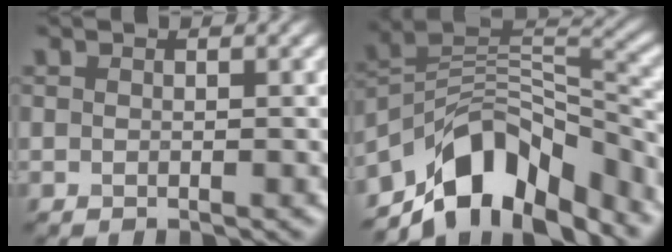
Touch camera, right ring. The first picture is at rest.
{"total": 10.7, "force": [-7.2, 5.3, 5.8], "torque": [-0.087, 0.006, -0.135]}